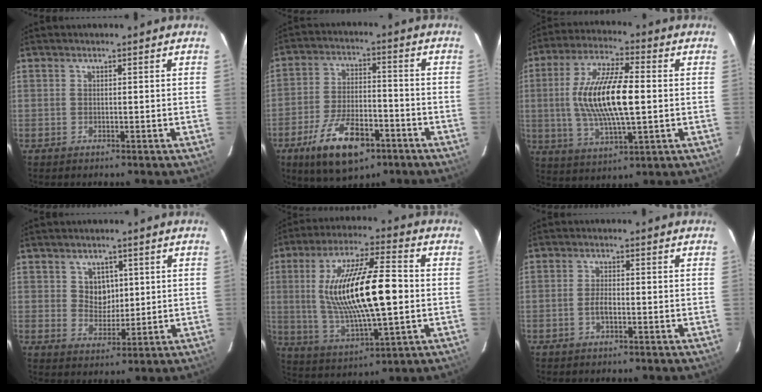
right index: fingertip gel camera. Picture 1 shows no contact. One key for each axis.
{"total": 14.6, "fx": -8.3, "fy": 6.2, "fz": 10.3, "tx": -0.209, "ty": -0.012, "tz": -0.137}
{"total": 16.0, "fx": 0.3, "fy": 4.8, "fz": 15.3, "tx": -0.298, "ty": 0.005, "tz": 0.007}
{"total": 4.7, "fx": 1.5, "fy": 4.0, "fz": 1.9, "tx": -0.028, "ty": 0.006, "tz": 0.033}
{"total": 20.2, "fx": 0.6, "fy": 5.3, "fz": 19.5, "tx": -0.362, "ty": 0.003, "tz": 0.023}
{"total": 2.1, "fx": -0.9, "fy": 0.8, "fz": 1.7, "tx": -0.037, "ty": 0.001, "tz": -0.016}